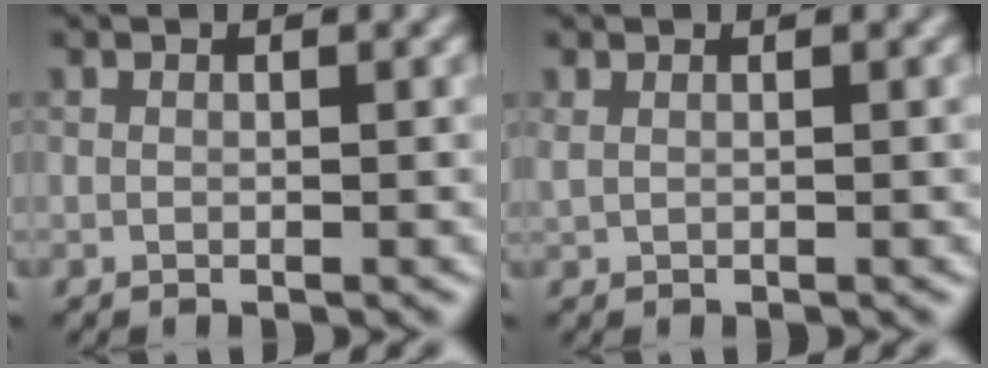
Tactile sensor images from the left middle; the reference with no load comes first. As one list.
[{"total": 0.6, "force": [0.3, 0.2, 0.4], "torque": [-0.011, 0.002, 0.008]}]